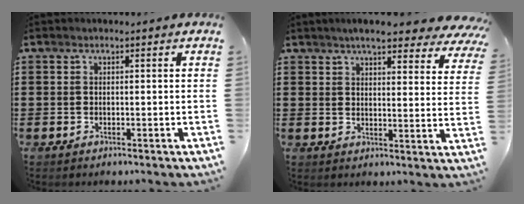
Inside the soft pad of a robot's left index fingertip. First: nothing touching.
{"total": 6.3, "force": [5.5, 0.7, 3.0], "torque": [-0.059, -0.020, 0.095]}